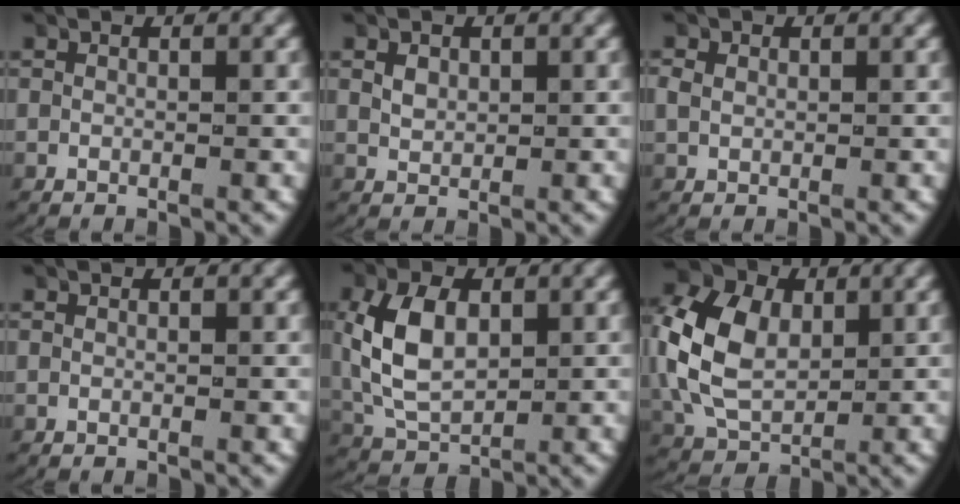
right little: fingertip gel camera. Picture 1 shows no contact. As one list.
[{"total": 1.2, "force": [0.4, 0.9, 0.7], "torque": [-0.019, -0.003, 0.015]}, {"total": 1.0, "force": [0.2, 0.9, 0.5], "torque": [-0.017, 0.000, 0.010]}, {"total": 0.0}, {"total": 6.2, "force": [0.4, 4.5, 4.3], "torque": [-0.115, -0.015, 0.020]}, {"total": 8.7, "force": [0.5, 6.8, 5.4], "torque": [-0.137, -0.017, 0.020]}]